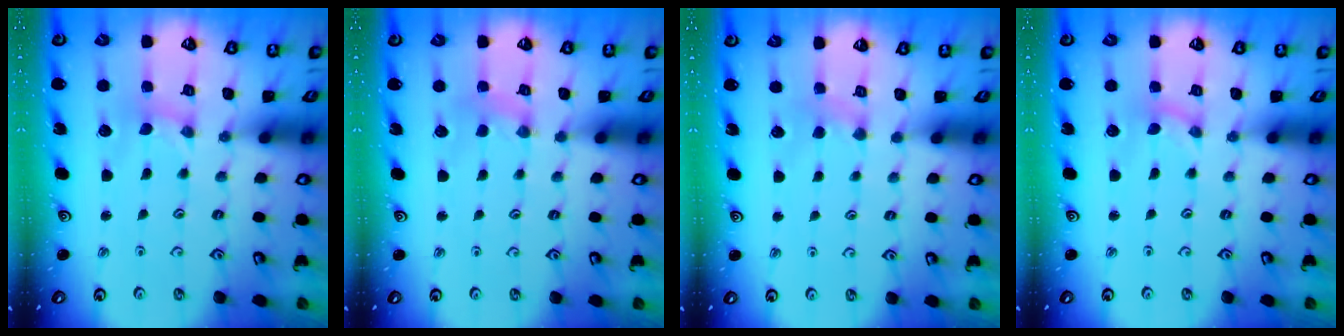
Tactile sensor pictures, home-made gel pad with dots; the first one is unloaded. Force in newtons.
{"total": 2.5, "press": 2.5, "slide": 0.4}
{"total": 2.1, "press": 2.1, "slide": 0.5}
{"total": 0.0}